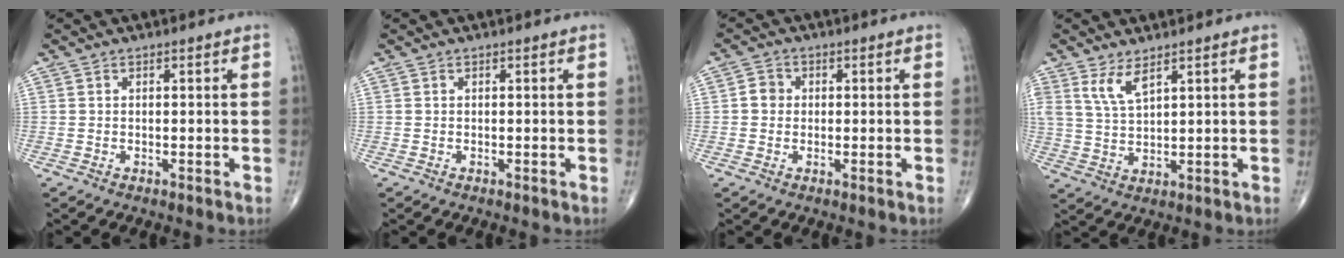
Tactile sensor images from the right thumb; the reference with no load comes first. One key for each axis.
{"total": 0.0}
{"total": 2.6, "fx": 0.0, "fy": 2.4, "fz": 1.0, "tx": -0.005, "ty": 0.005, "tz": -0.005}
{"total": 4.9, "fx": 3.2, "fy": 1.6, "fz": 3.4, "tx": -0.068, "ty": -0.023, "tz": 0.071}